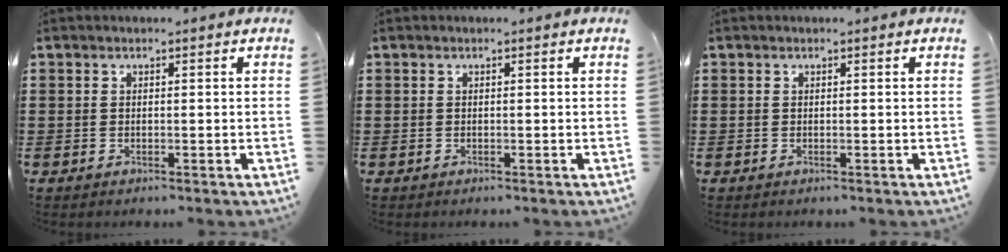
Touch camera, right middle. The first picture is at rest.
{"total": 0.0}
{"total": 0.0}